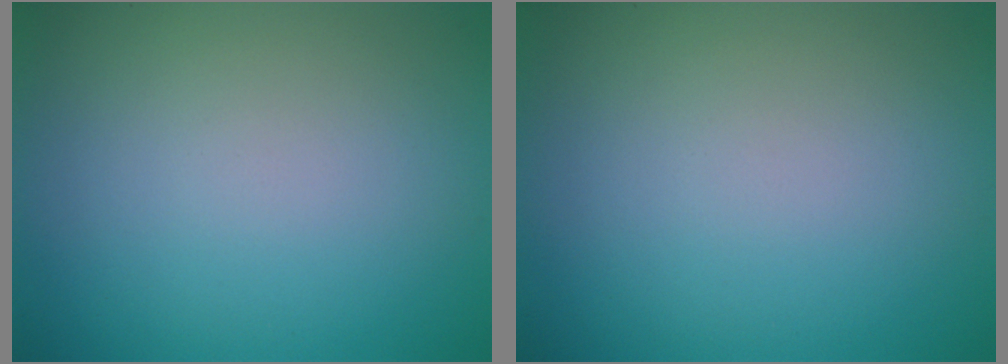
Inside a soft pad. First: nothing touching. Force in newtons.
{"total": 0.0}